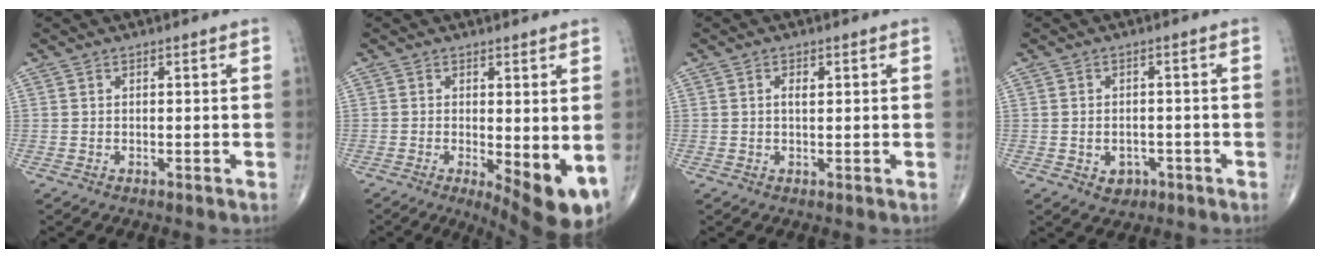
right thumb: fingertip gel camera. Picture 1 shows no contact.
{"total": 10.0, "force": [-1.7, 3.3, 9.3], "torque": [-0.127, -0.024, -0.017]}
{"total": 1.7, "force": [0.4, 0.8, 1.4], "torque": [-0.022, 0.001, 0.005]}
{"total": 3.6, "force": [-1.4, 2.9, 1.7], "torque": [-0.010, 0.009, -0.011]}